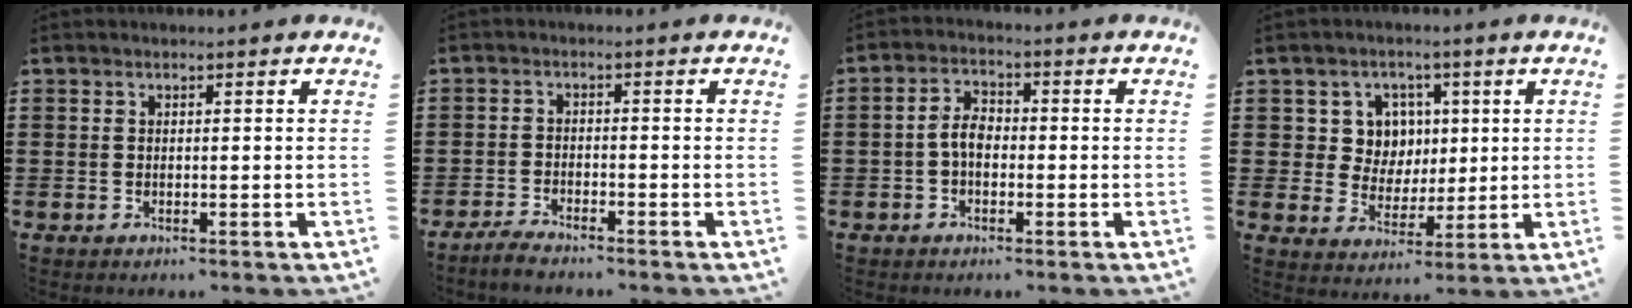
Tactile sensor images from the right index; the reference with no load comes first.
{"total": 2.1, "force": [-2.1, 0.1, 0.2], "torque": [-0.009, 0.005, -0.042]}
{"total": 3.8, "force": [-0.8, 2.2, 3.0], "torque": [-0.070, 0.001, -0.021]}
{"total": 6.6, "force": [1.7, 6.1, 1.9], "torque": [-0.060, 0.017, 0.030]}